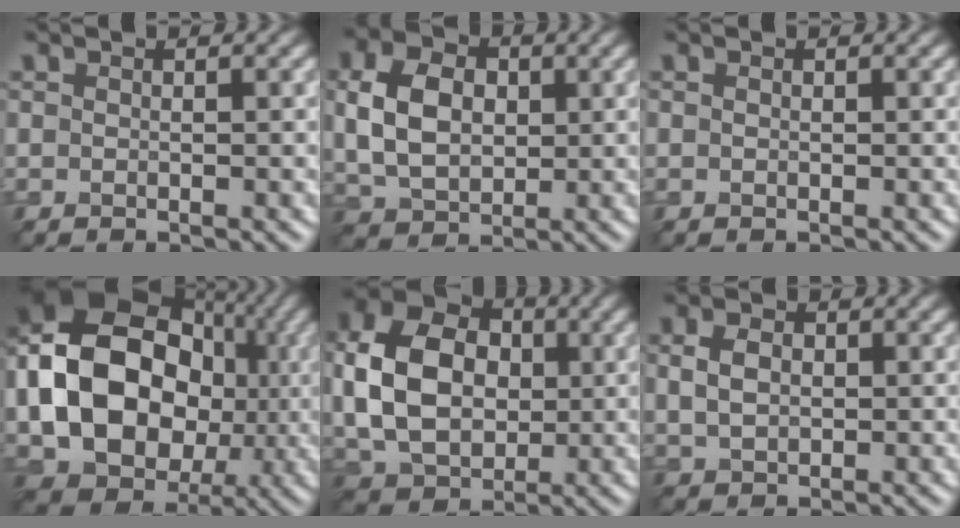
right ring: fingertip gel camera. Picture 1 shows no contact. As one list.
[{"total": 6.6, "force": [0.9, 4.9, 4.4], "torque": [-0.099, 0.006, 0.016]}, {"total": 0.0}, {"total": 16.4, "force": [0.1, 12.8, 10.3], "torque": [-0.187, 0.012, -0.009]}, {"total": 11.0, "force": [0.7, 8.2, 7.3], "torque": [-0.166, 0.007, 0.013]}, {"total": 3.2, "force": [0.6, 2.4, 2.1], "torque": [-0.048, 0.004, 0.013]}]